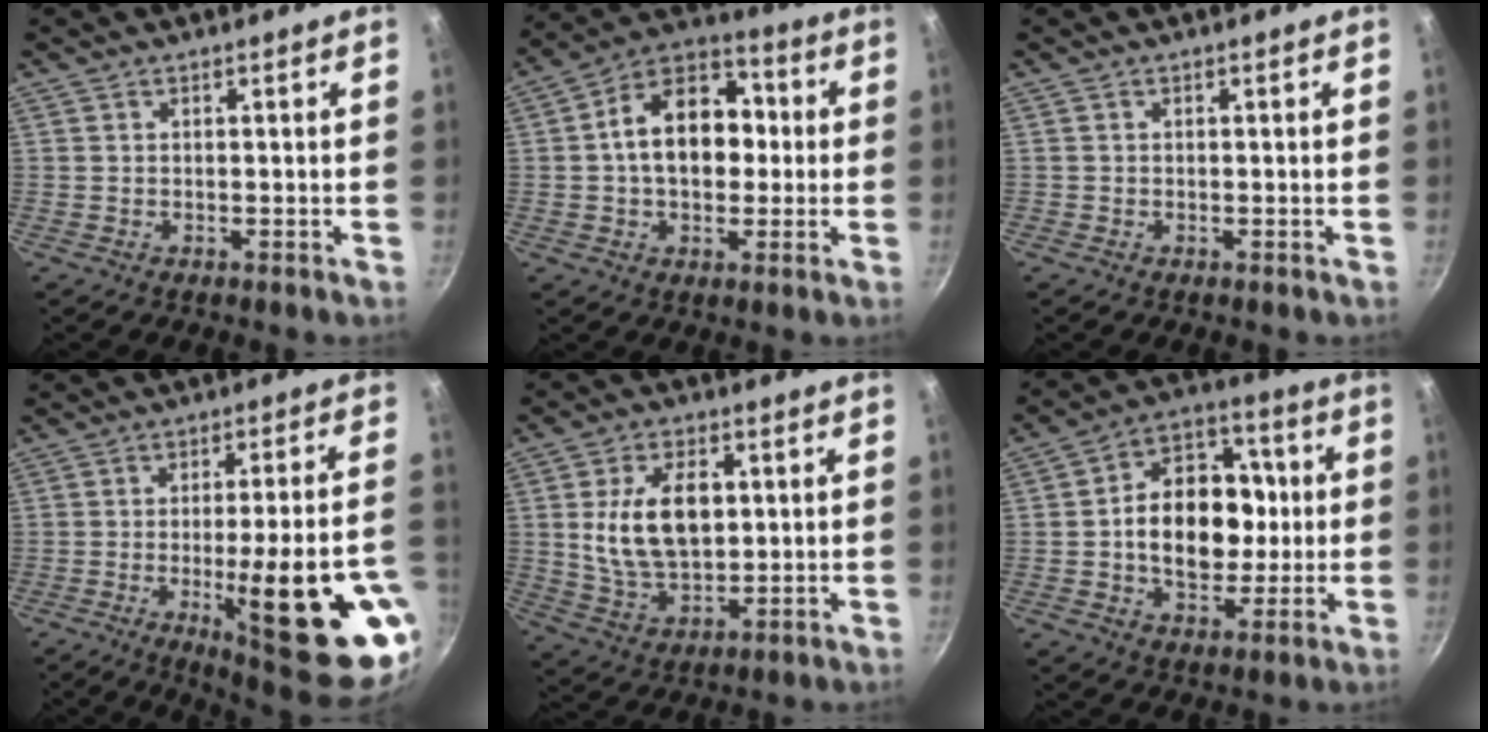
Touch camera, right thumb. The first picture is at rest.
{"total": 15.8, "force": [0.7, 11.0, 11.3], "torque": [-0.136, 0.033, -0.007]}
{"total": 0.0}
{"total": 23.9, "force": [-7.2, 5.3, 22.1], "torque": [-0.278, 0.013, -0.088]}
{"total": 14.2, "force": [2.0, 8.6, 11.1], "torque": [-0.173, -0.006, 0.040]}
{"total": 17.8, "force": [-0.3, 12.9, 12.2], "torque": [-0.143, 0.031, -0.012]}